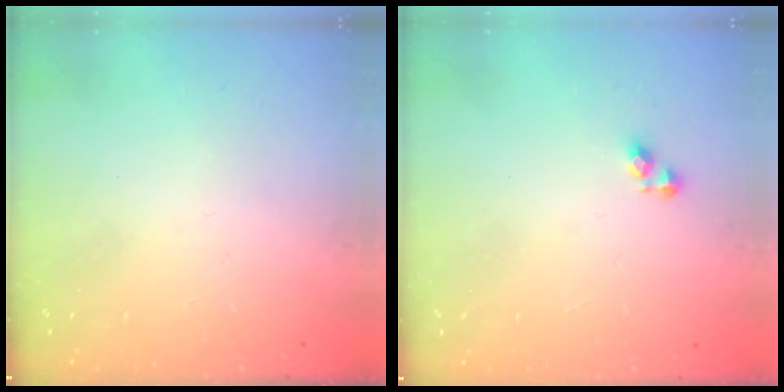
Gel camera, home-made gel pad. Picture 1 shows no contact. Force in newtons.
{"total": 3.8, "press": 3.8, "slide": 0.7}